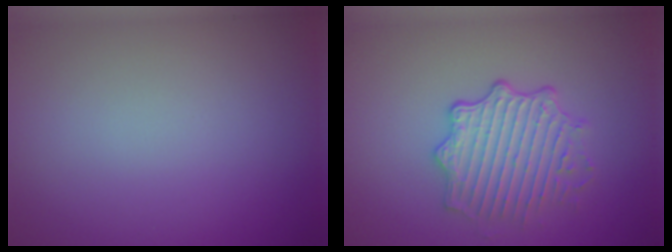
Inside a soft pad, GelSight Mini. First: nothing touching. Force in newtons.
{"total": 4.2, "press": 3.8, "slide": 1.8}